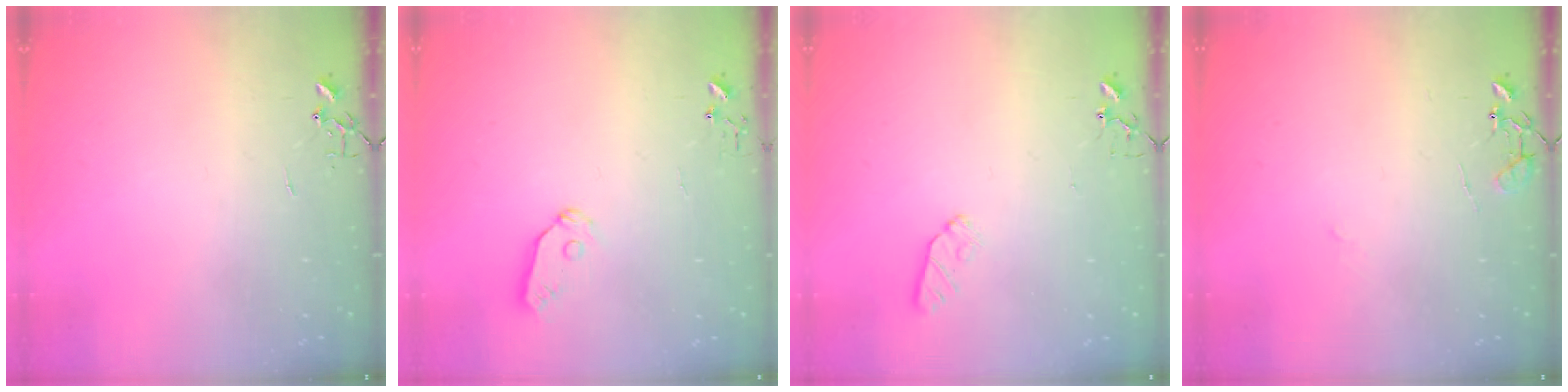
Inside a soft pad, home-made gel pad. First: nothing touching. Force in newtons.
{"total": 6.5, "press": 6.5, "slide": 0.2}
{"total": 6.1, "press": 6.1, "slide": 0.8}
{"total": 8.7, "press": 8.7, "slide": 0.8}